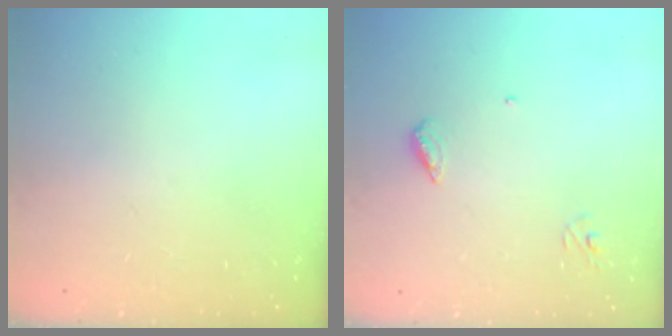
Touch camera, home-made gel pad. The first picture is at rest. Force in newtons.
{"total": 5.3, "press": 5.3, "slide": 0.6}